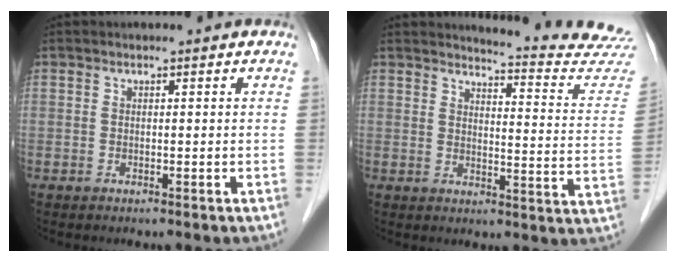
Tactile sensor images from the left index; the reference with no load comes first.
{"total": 16.0, "force": [15.9, -0.9, 1.7], "torque": [-0.010, -0.133, 0.158]}